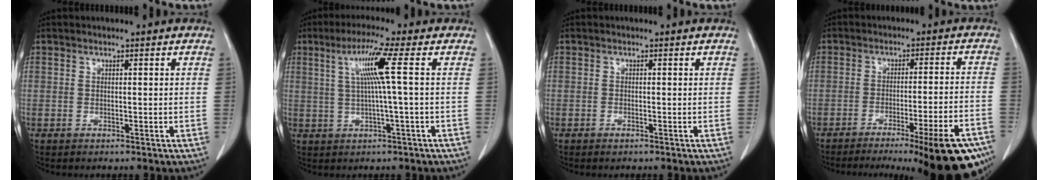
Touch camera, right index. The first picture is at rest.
{"total": 6.6, "force": [1.4, -1.4, 6.3], "torque": [-0.121, 0.012, 0.034]}
{"total": 0.6, "force": [-0.4, 0.1, 0.3], "torque": [-0.009, -0.001, -0.006]}
{"total": 19.5, "force": [-13.7, 1.7, 13.8], "torque": [-0.113, 0.000, -0.189]}